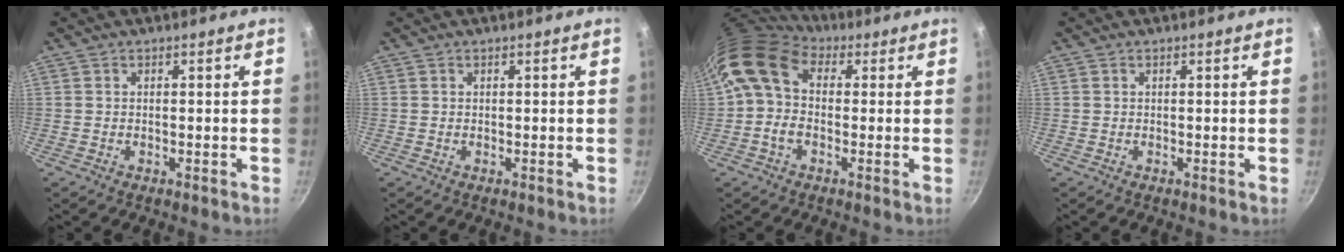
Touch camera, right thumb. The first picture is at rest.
{"total": 0.0}
{"total": 11.0, "force": [1.5, 7.7, 7.6], "torque": [-0.133, 0.017, 0.009]}
{"total": 0.0}